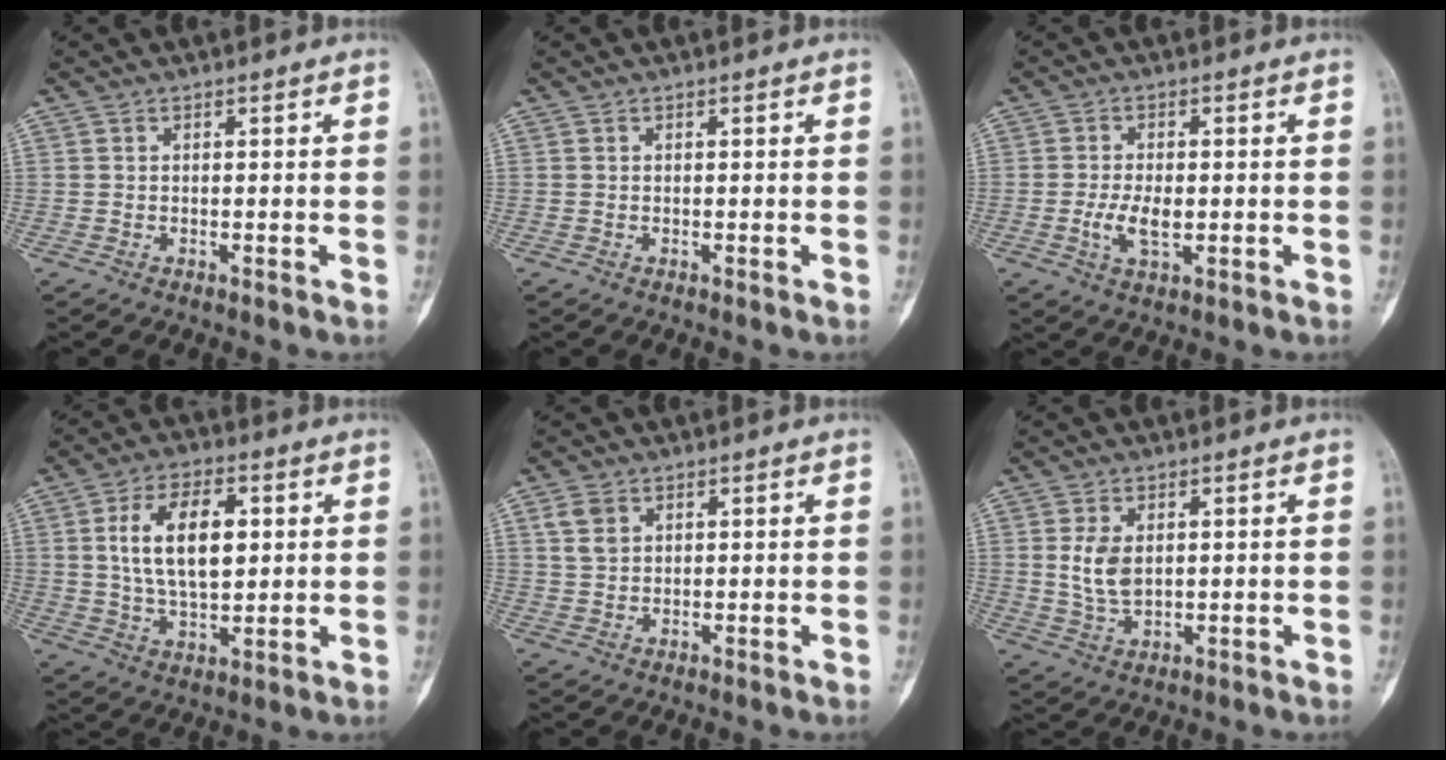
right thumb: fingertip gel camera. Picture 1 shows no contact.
{"total": 0.0}
{"total": 5.2, "force": [-0.8, 2.6, 4.4], "torque": [-0.089, -0.004, -0.013]}
{"total": 13.1, "force": [2.6, 7.1, 10.8], "torque": [-0.174, -0.005, 0.049]}
{"total": 3.7, "force": [1.6, 2.6, 2.0], "torque": [-0.036, 0.000, 0.036]}
{"total": 6.0, "force": [1.1, 3.7, 4.5], "torque": [-0.081, -0.008, 0.028]}